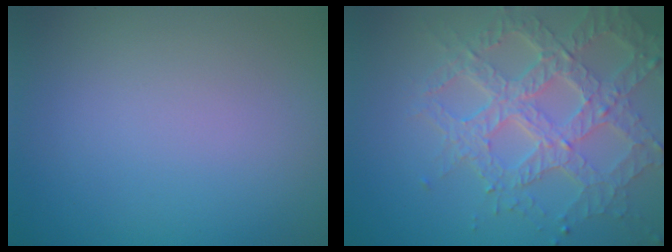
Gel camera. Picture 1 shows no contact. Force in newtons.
{"total": 7.2, "press": 5.3, "slide": 4.8}